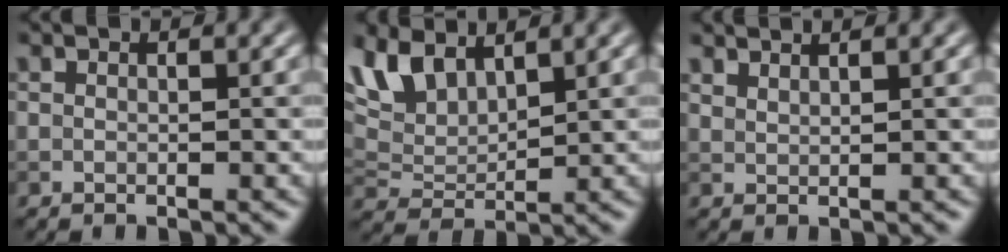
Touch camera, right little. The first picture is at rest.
{"total": 5.7, "force": [3.7, 2.6, 3.5], "torque": [-0.087, 0.005, 0.073]}
{"total": 1.8, "force": [1.6, 0.4, 0.6], "torque": [0.004, -0.002, 0.015]}